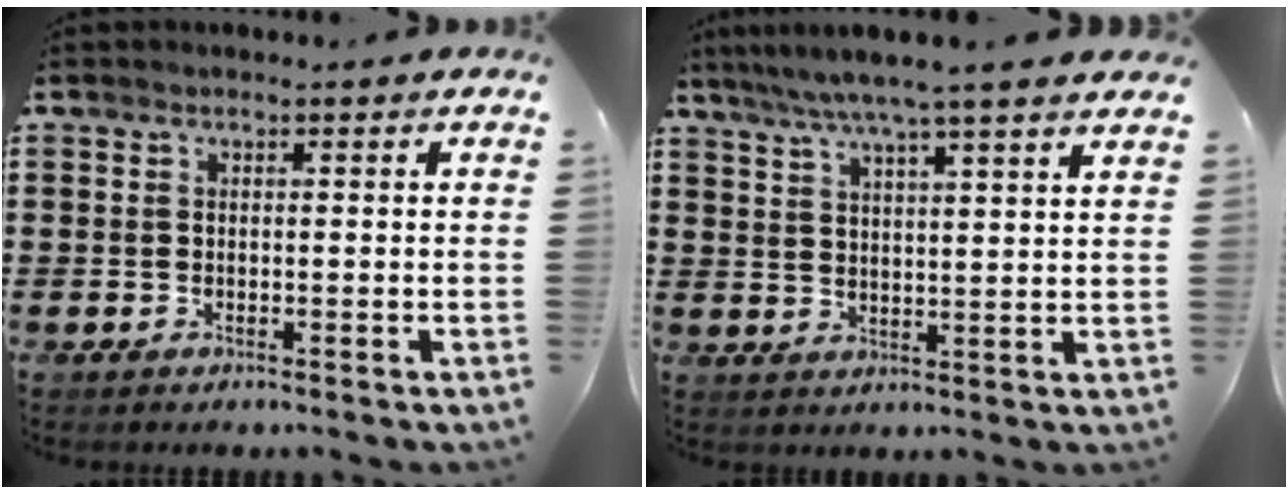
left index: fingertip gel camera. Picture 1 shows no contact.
{"total": 5.6, "force": [4.7, -0.7, 2.9], "torque": [-0.072, -0.020, 0.079]}